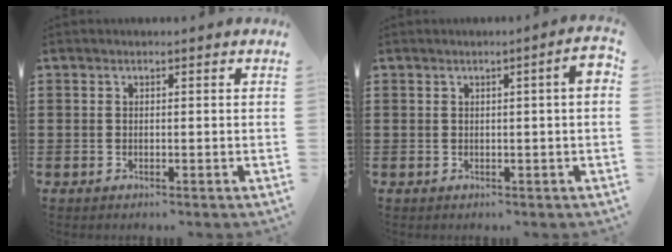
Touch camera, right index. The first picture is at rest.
{"total": 2.5, "force": [0.3, 0.0, 2.5], "torque": [-0.044, -0.001, 0.004]}